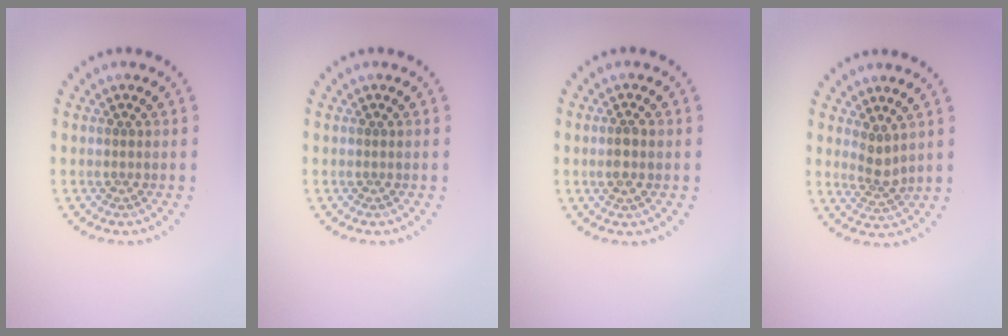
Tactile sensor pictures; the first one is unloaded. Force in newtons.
{"total": 0.0}
{"total": 1.7, "press": 1.6, "slide": 0.5}
{"total": 2.0, "press": 1.6, "slide": 1.2}